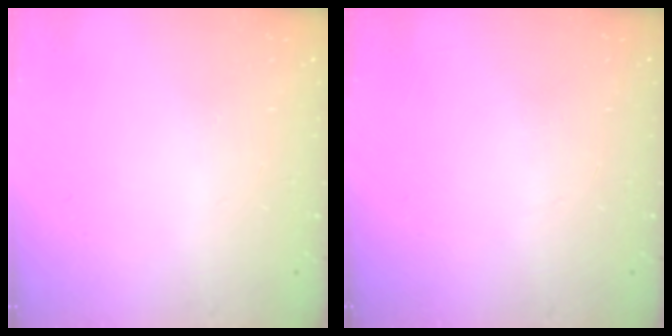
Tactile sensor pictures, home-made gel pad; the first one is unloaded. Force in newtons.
{"total": 0.0}